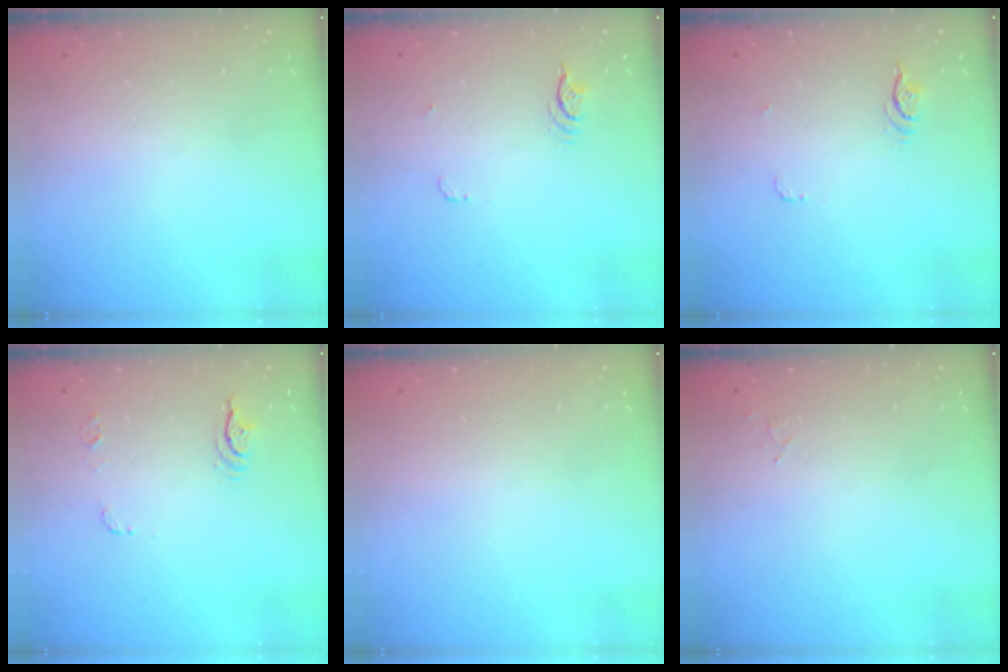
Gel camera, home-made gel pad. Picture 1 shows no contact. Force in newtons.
{"total": 3.8, "press": 3.5, "slide": 1.6}
{"total": 3.8, "press": 3.4, "slide": 1.6}
{"total": 6.0, "press": 6.0, "slide": 0.4}
{"total": 0.0}
{"total": 5.2, "press": 5.2, "slide": 0.4}